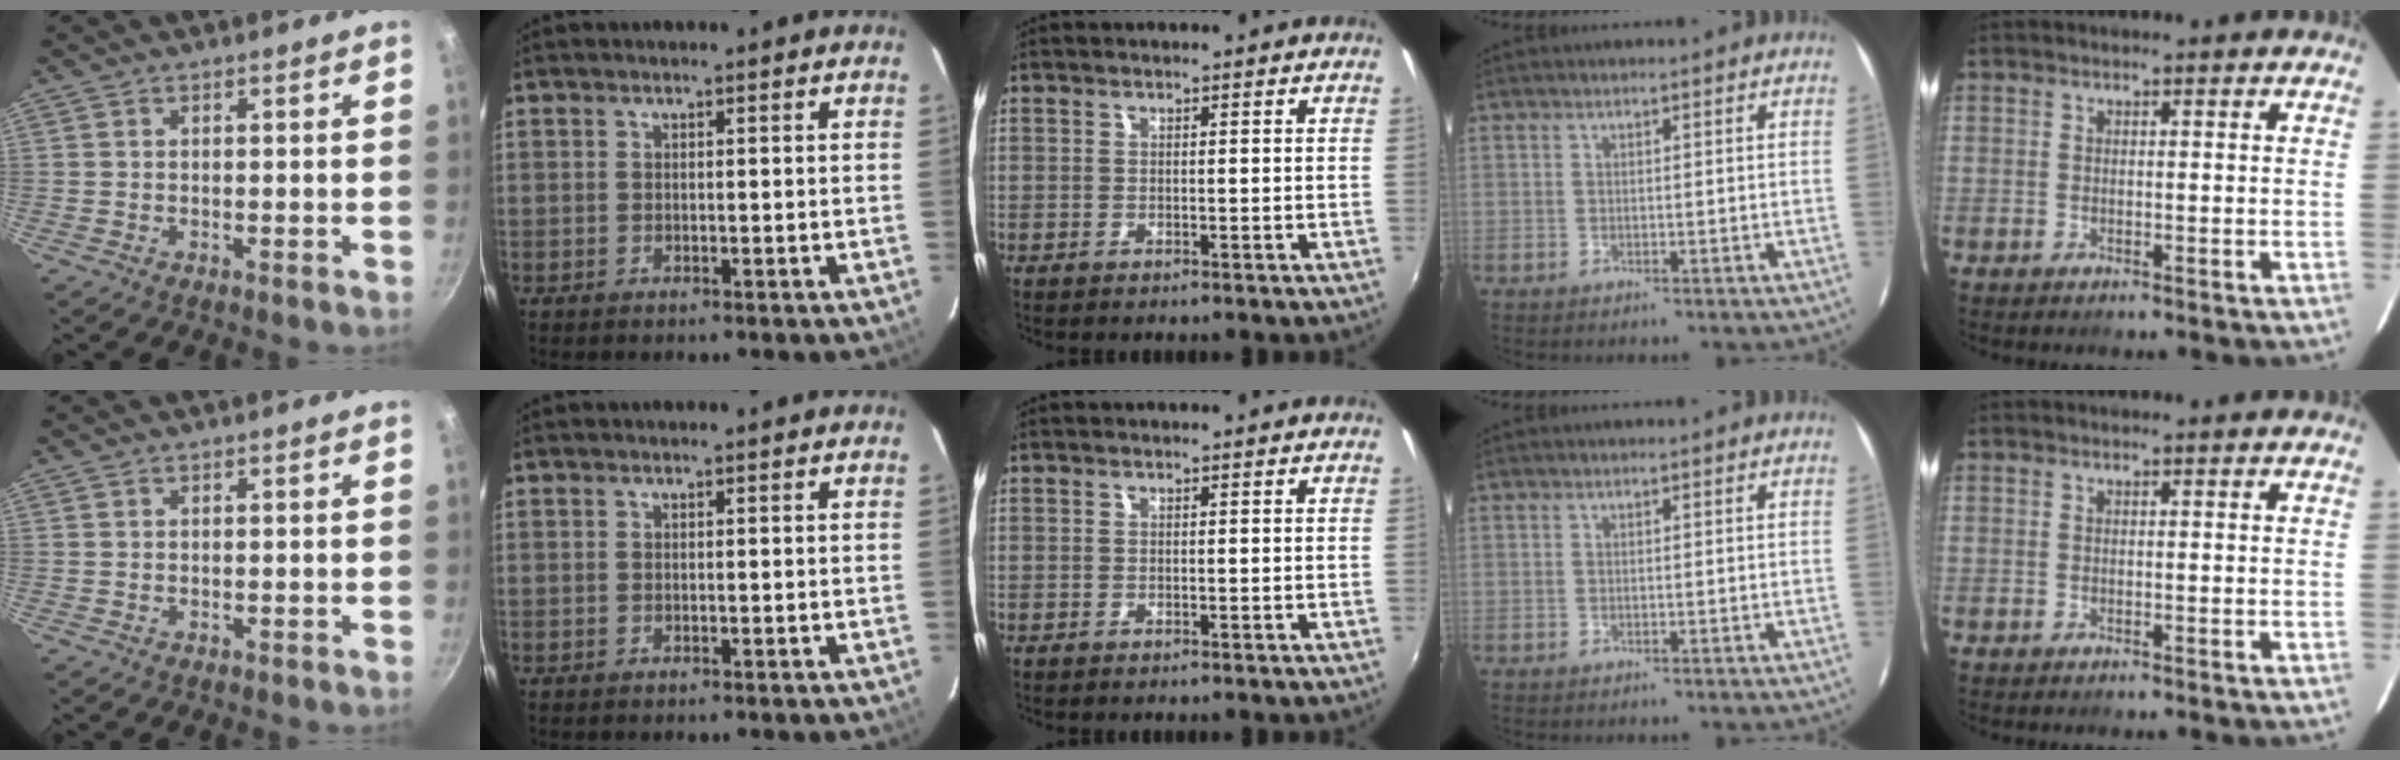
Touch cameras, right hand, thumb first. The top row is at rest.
{}